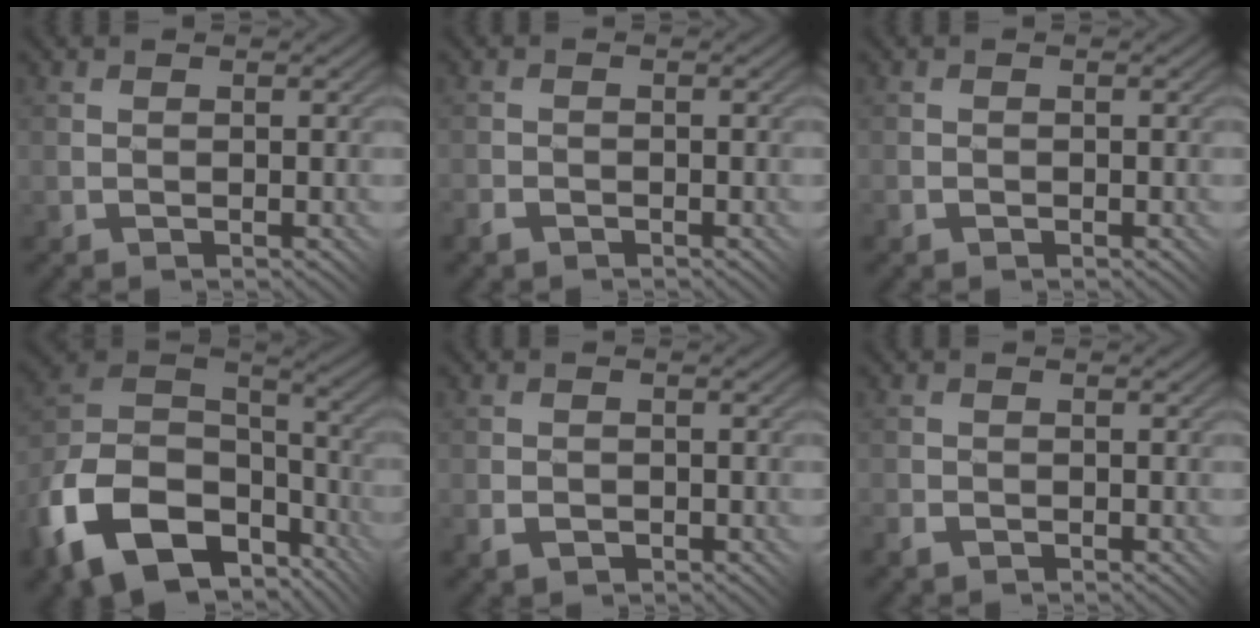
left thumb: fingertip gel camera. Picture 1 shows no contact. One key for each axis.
{"total": 1.7, "fx": -1.4, "fy": 0.9, "fz": 0.3, "tx": -0.013, "ty": -0.003, "tz": -0.032}
{"total": 0.6, "fx": -0.5, "fy": 0.3, "fz": -0.1, "tx": 0.004, "ty": -0.002, "tz": -0.010}
{"total": 16.7, "fx": -8.3, "fy": 10.6, "fz": 9.9, "tx": -0.249, "ty": -0.032, "tz": -0.140}
{"total": 1.7, "fx": -1.0, "fy": 1.3, "fz": 0.7, "tx": -0.012, "ty": -0.002, "tz": -0.020}
{"total": 1.4, "fx": -1.1, "fy": 0.8, "fz": 0.3, "tx": -0.011, "ty": -0.003, "tz": -0.026}